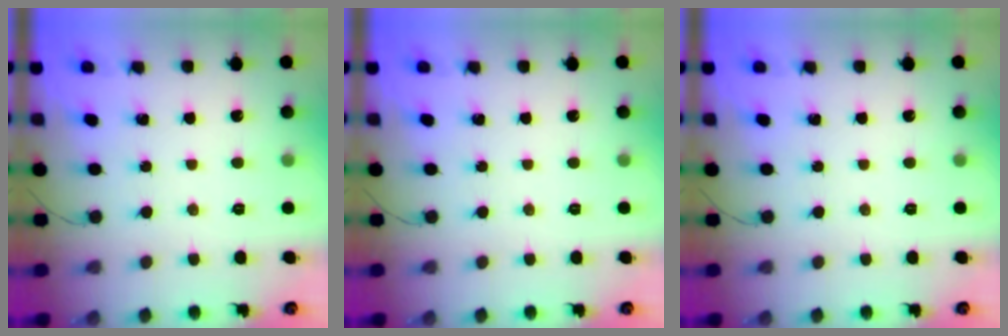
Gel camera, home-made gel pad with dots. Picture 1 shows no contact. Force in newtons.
{"total": 0.0}
{"total": 0.0}